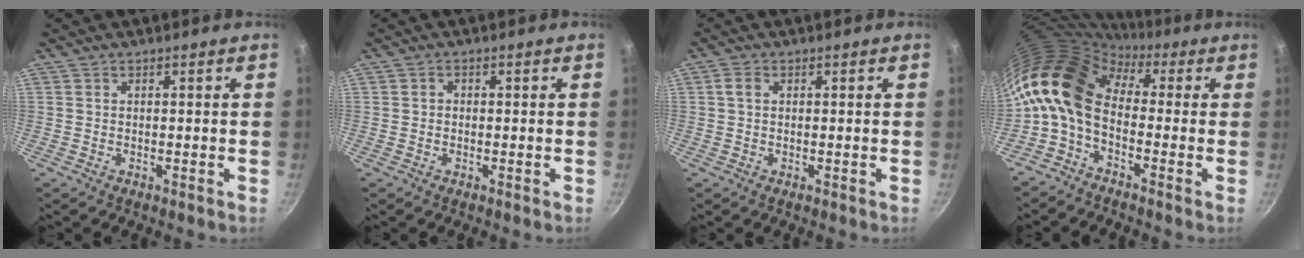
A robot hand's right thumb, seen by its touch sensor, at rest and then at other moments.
{"total": 1.1, "force": [0.0, 0.9, 0.5], "torque": [-0.008, 0.006, -0.001]}
{"total": 2.0, "force": [0.5, 1.4, 1.3], "torque": [-0.023, 0.003, 0.008]}
{"total": 14.1, "force": [-0.2, 9.2, 10.7], "torque": [-0.194, 0.032, -0.027]}